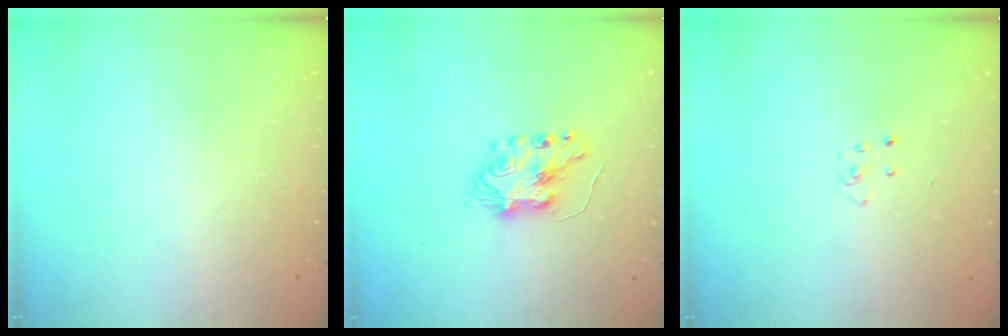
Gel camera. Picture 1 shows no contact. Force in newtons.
{"total": 7.3, "press": 7.2, "slide": 0.6}
{"total": 2.6, "press": 2.6, "slide": 0.2}